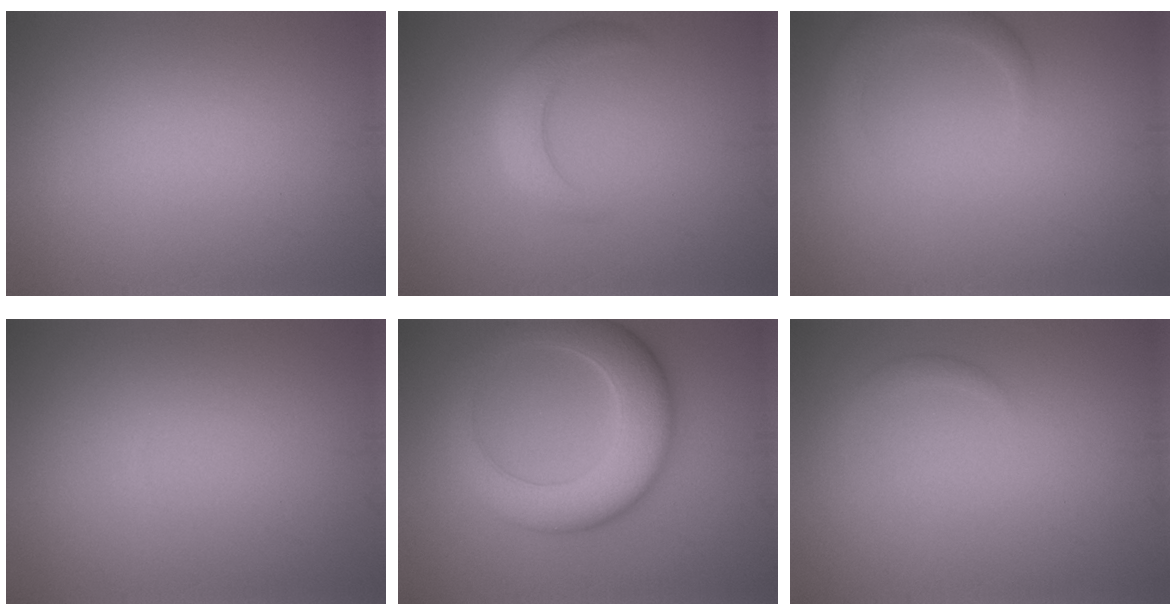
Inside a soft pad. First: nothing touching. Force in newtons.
{"total": 2.9, "press": 2.9, "slide": 0.1}
{"total": 2.3, "press": 2.3, "slide": 0.2}
{"total": 0.0}
{"total": 7.7, "press": 7.7, "slide": 0.2}
{"total": 0.9, "press": 0.9, "slide": 0.1}